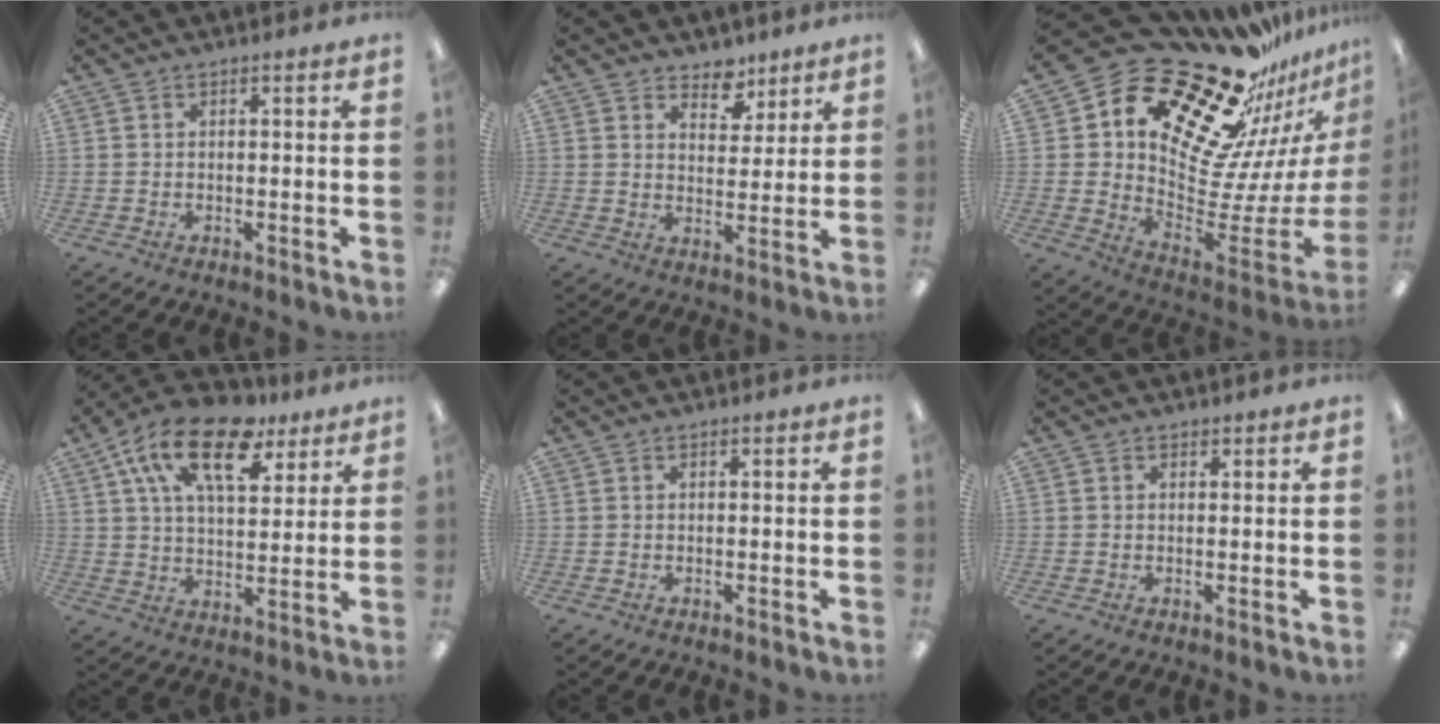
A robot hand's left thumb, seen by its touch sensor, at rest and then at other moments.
{"total": 6.5, "force": [5.1, 3.8, 1.3], "torque": [-0.014, -0.029, 0.089]}
{"total": 24.3, "force": [19.9, 11.2, 8.3], "torque": [-0.114, -0.170, 0.352]}
{"total": 17.8, "force": [10.1, 8.7, 11.8], "torque": [-0.198, -0.033, 0.174]}
{"total": 0.0}
{"total": 0.6, "force": [0.5, 0.4, 0.0], "torque": [0.000, 0.002, 0.008]}